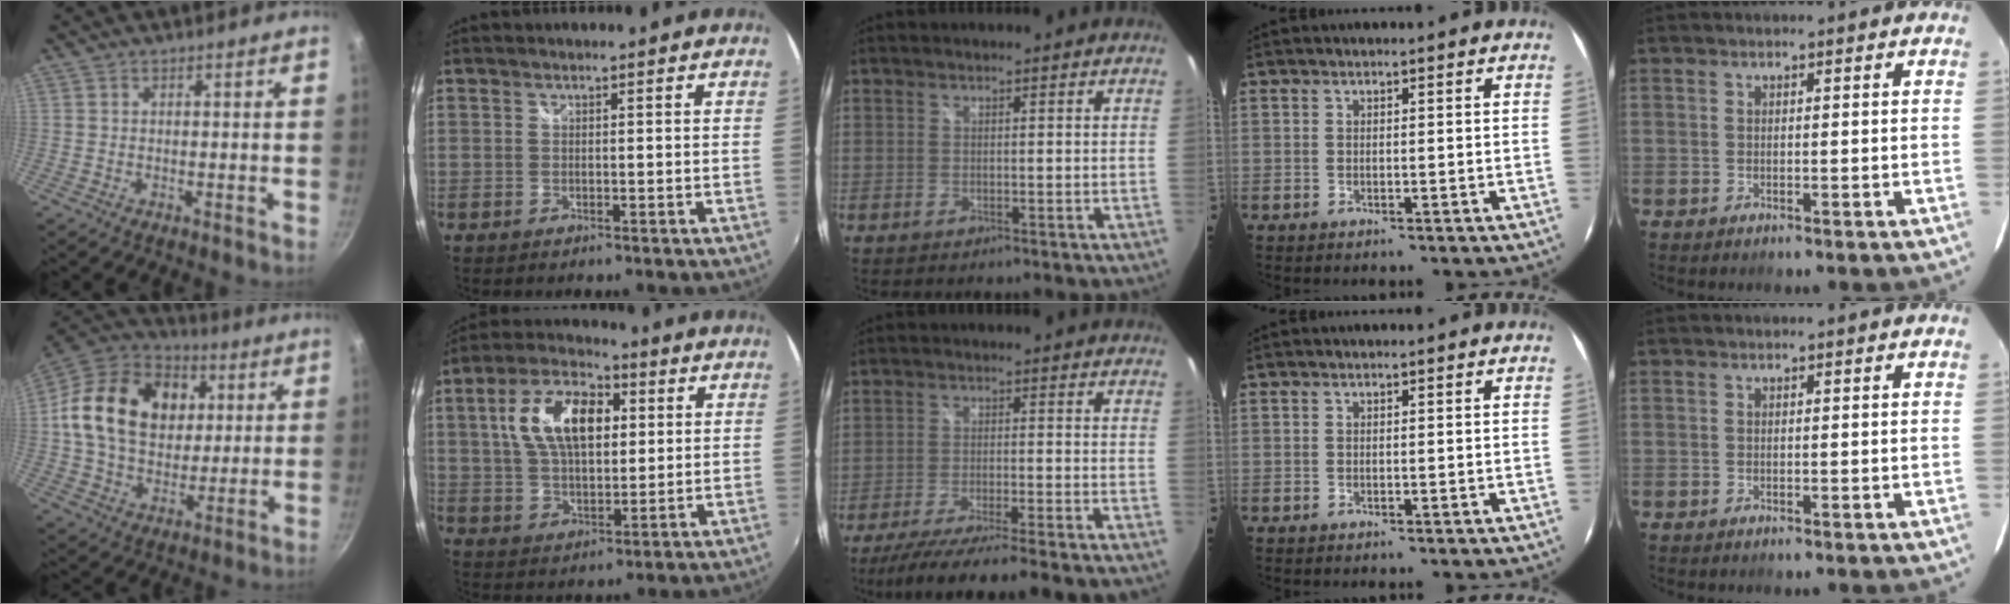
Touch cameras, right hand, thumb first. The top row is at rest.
{"thumb": {"total": 22.7, "force": [4.6, 17.0, 14.4], "torque": [-0.220, 0.014, 0.072]}, "index": {"total": 14.6, "force": [3.6, 7.9, 11.8], "torque": [-0.219, 0.027, 0.064]}, "middle": {"total": 15.2, "force": [-13.3, -1.0, 7.2], "torque": [-0.136, -0.030, -0.203]}}